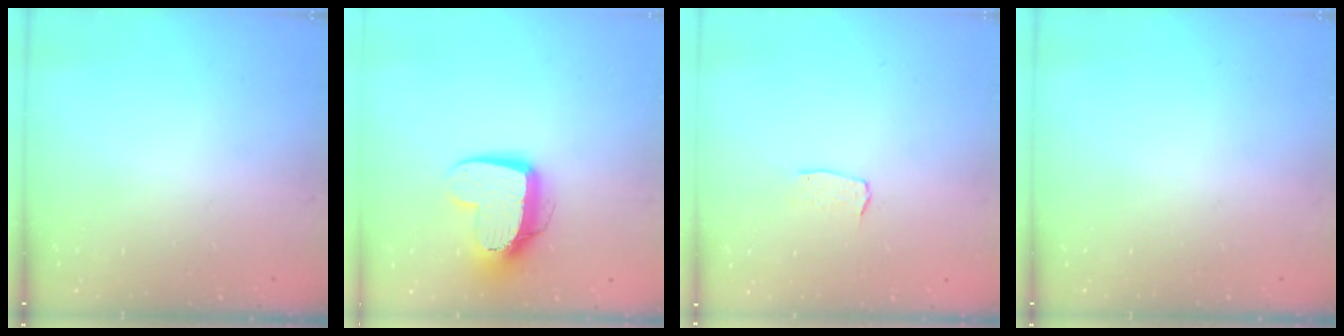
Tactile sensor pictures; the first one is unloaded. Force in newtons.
{"total": 12.1, "press": 12.0, "slide": 1.2}
{"total": 3.0, "press": 3.0, "slide": 0.2}
{"total": 0.0}